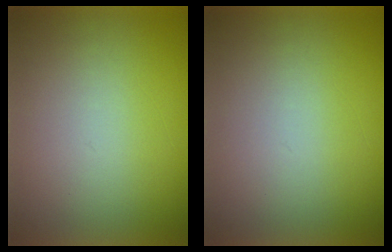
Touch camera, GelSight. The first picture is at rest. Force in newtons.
{"total": 1.0}